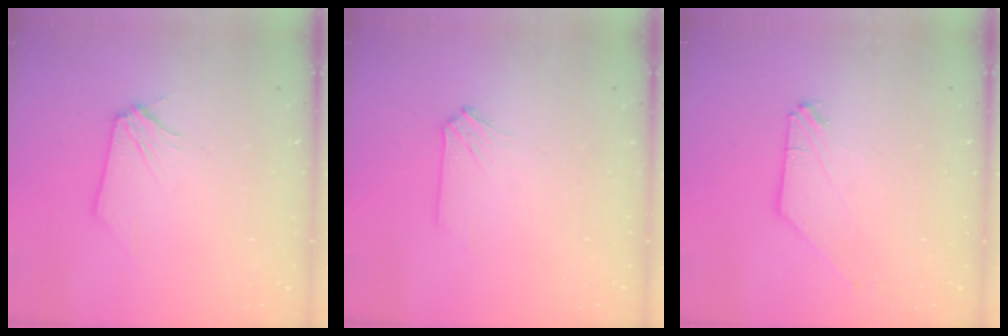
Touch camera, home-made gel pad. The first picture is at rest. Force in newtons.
{"total": 0.0}
{"total": 0.0}